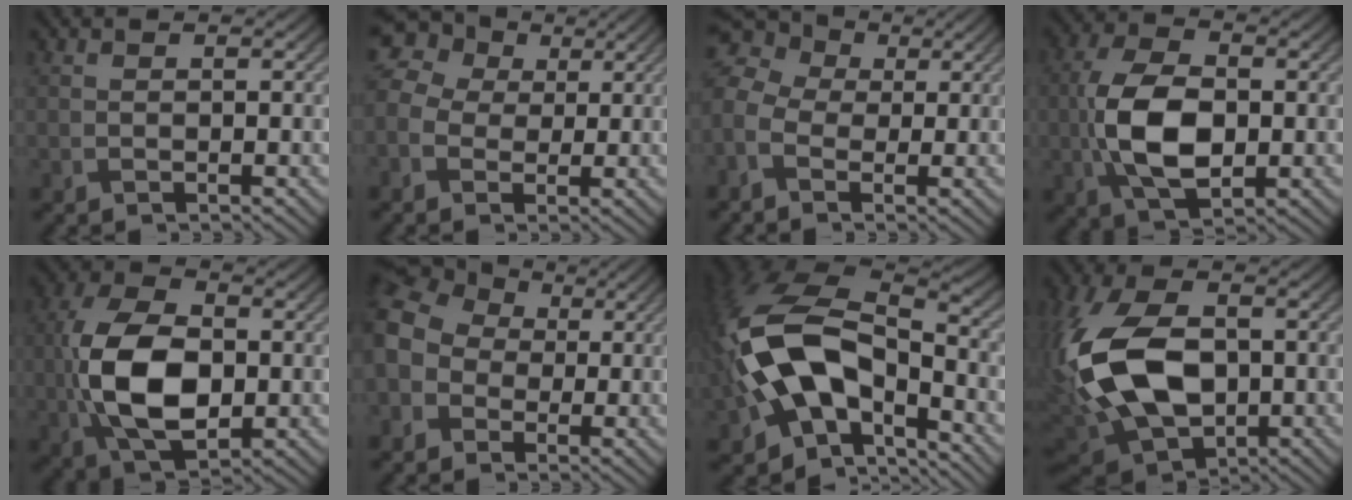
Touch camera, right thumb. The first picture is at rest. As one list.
[{"total": 8.2, "force": [1.3, 6.8, 4.3], "torque": [-0.126, 0.022, 0.012]}, {"total": 7.5, "force": [-0.9, 5.6, 4.9], "torque": [-0.142, 0.005, -0.025]}, {"total": 10.4, "force": [-1.2, 5.9, 8.5], "torque": [-0.187, -0.001, -0.024]}, {"total": 12.6, "force": [-1.3, 7.4, 10.2], "torque": [-0.227, 0.000, -0.026]}, {"total": 10.7, "force": [-0.6, 9.2, 5.4], "torque": [-0.158, -0.004, -0.043]}, {"total": 16.5, "force": [-4.7, 9.5, 12.6], "torque": [-0.270, -0.011, -0.094]}, {"total": 16.9, "force": [-1.5, 10.2, 13.4], "torque": [-0.323, -0.001, -0.038]}]